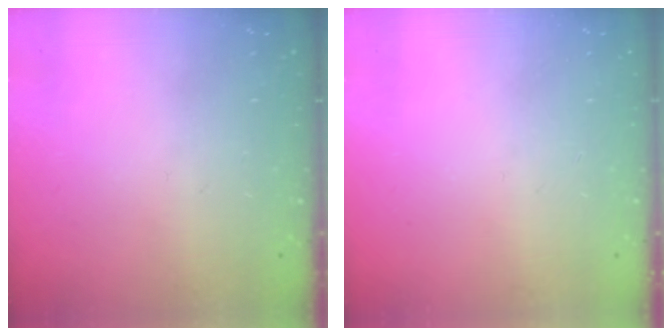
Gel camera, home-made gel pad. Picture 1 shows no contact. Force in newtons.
{"total": 0.0}